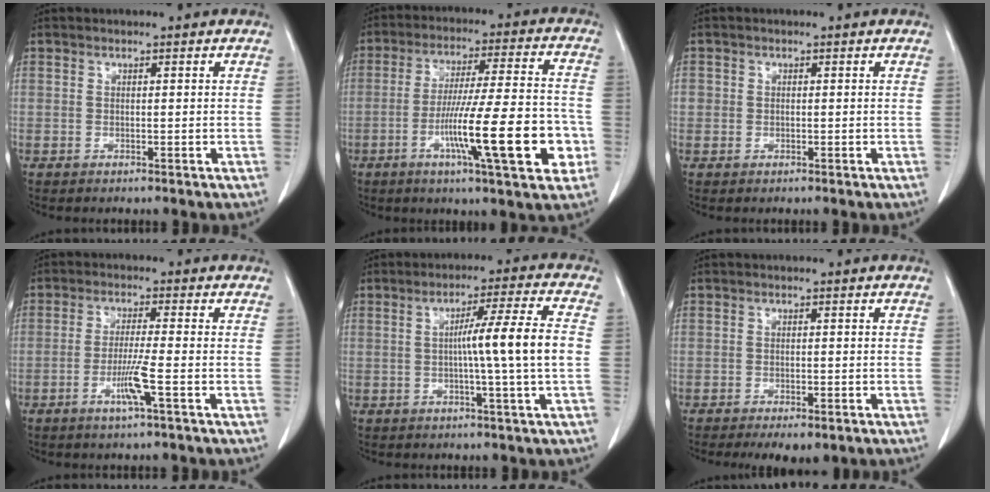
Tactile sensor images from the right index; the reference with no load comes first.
{"total": 16.9, "force": [-5.4, 1.5, 15.9], "torque": [-0.244, -0.001, -0.080]}
{"total": 1.3, "force": [-0.1, 1.3, 0.3], "torque": [0.001, 0.009, 0.000]}
{"total": 4.9, "force": [-2.0, -0.7, 4.4], "torque": [-0.085, -0.009, -0.039]}
{"total": 9.0, "force": [-0.6, -1.6, 8.8], "torque": [-0.139, 0.006, -0.007]}
{"total": 4.5, "force": [-3.1, 1.8, 2.8], "torque": [-0.037, -0.005, -0.040]}